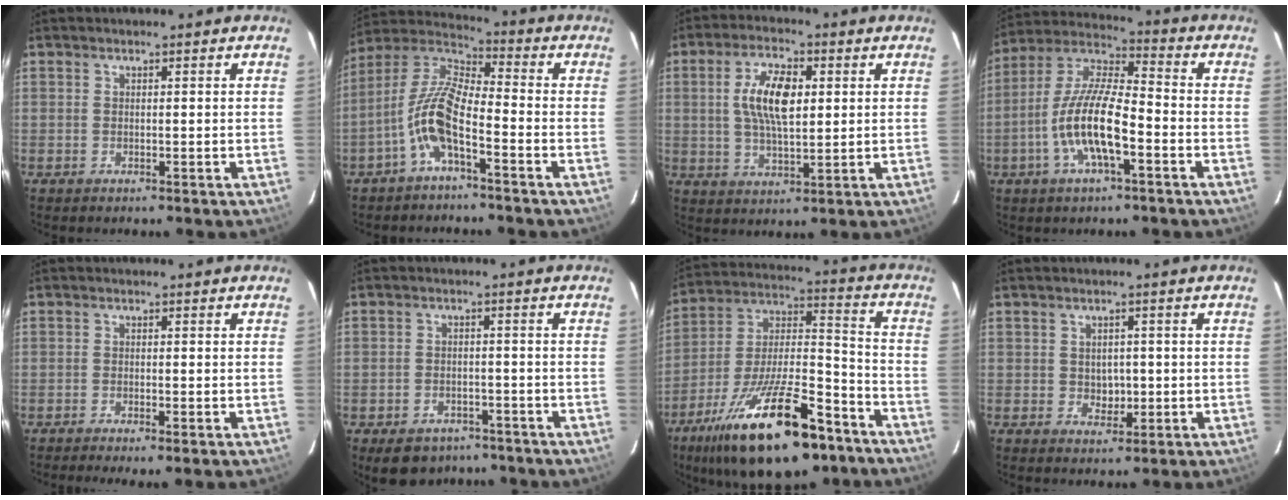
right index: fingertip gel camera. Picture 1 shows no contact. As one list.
[{"total": 10.3, "force": [-4.6, 3.0, 8.6], "torque": [-0.189, 0.010, -0.094]}, {"total": 9.6, "force": [1.8, 4.0, 8.5], "torque": [-0.163, 0.010, 0.034]}, {"total": 13.8, "force": [-4.9, 3.8, 12.4], "torque": [-0.251, -0.001, -0.094]}, {"total": 2.2, "force": [-1.5, -0.1, 1.6], "torque": [-0.036, -0.006, -0.026]}, {"total": 8.3, "force": [-5.9, 5.1, 2.7], "torque": [-0.063, 0.011, -0.072]}, {"total": 26.1, "force": [-16.2, 9.4, 18.2], "torque": [-0.333, -0.017, -0.255]}, {"total": 3.3, "force": [-0.2, 2.9, 1.6], "torque": [-0.025, 0.005, 0.003]}]